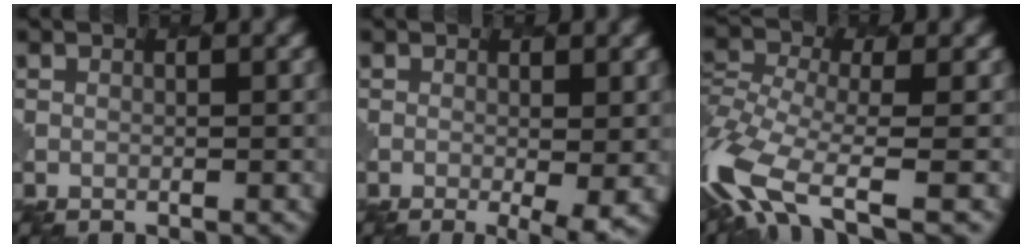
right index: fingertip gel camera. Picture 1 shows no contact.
{"total": 3.7, "force": [-0.7, 0.9, 3.5], "torque": [-0.054, -0.015, -0.005]}
{"total": 9.2, "force": [-4.7, 3.9, 6.9], "torque": [-0.149, -0.016, -0.098]}